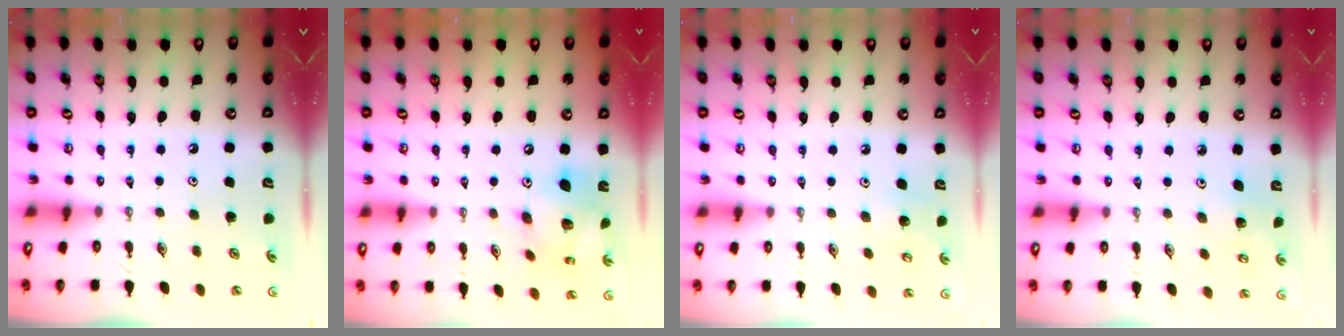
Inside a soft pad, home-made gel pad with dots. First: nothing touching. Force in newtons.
{"total": 14.9, "press": 14.8, "slide": 1.3}
{"total": 6.4, "press": 6.4, "slide": 0.5}
{"total": 2.8, "press": 2.8, "slide": 0.2}